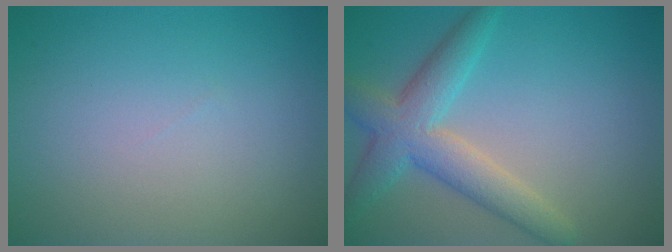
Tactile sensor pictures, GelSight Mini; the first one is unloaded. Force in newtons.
{"total": 5.0, "press": 5.0, "slide": 0.2}